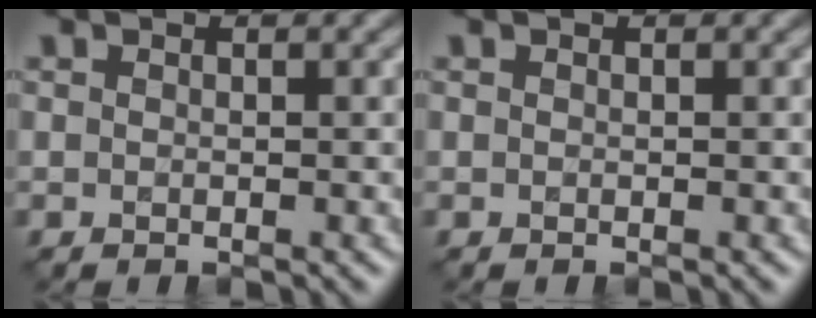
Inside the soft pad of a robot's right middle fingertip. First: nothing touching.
{"total": 0.0}